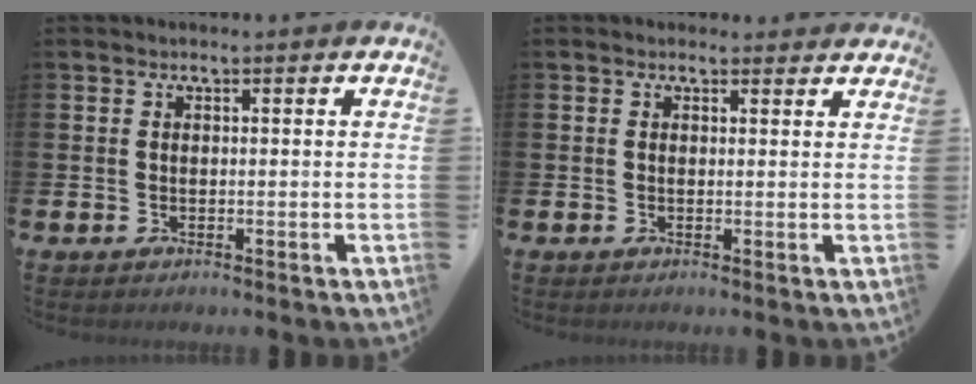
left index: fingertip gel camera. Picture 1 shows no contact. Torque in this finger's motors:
{"motor_torque": [0.92, -1.22, 0.04, 0.01]}